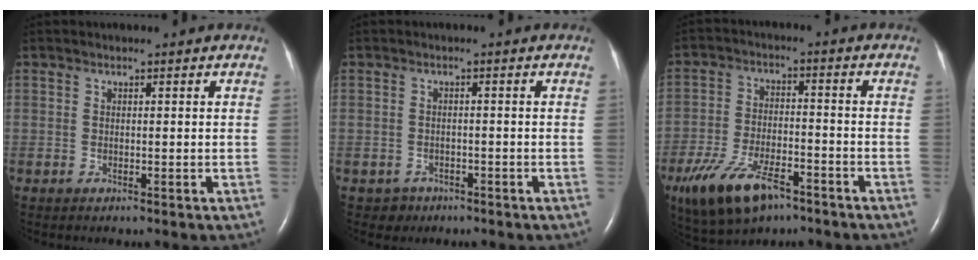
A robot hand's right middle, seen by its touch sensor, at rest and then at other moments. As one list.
[{"total": 2.1, "force": [-1.3, 1.6, -0.2], "torque": [-0.004, 0.009, -0.018]}, {"total": 11.9, "force": [-7.5, 4.6, 8.0], "torque": [-0.162, -0.011, -0.128]}]